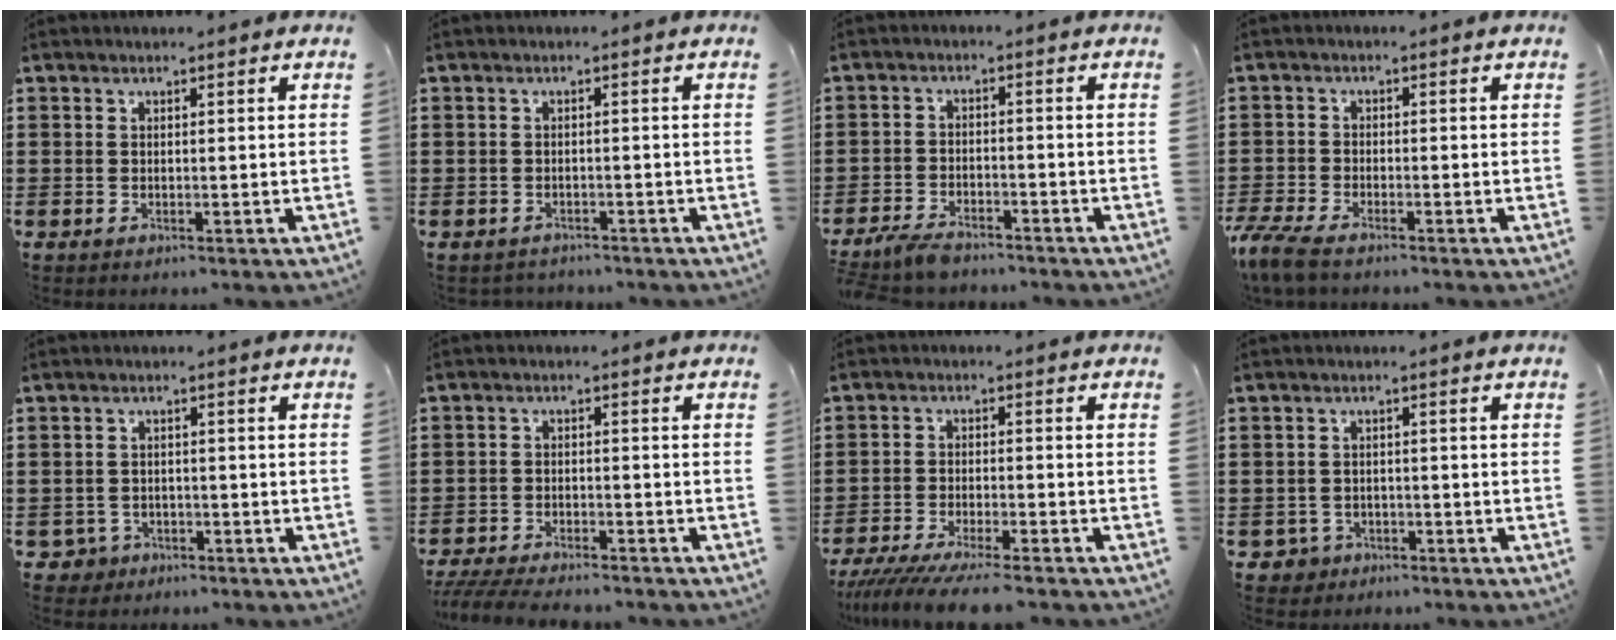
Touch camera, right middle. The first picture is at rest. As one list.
[{"total": 1.1, "force": [-1.1, 0.1, 0.0], "torque": [-0.005, -0.002, -0.023]}, {"total": 3.6, "force": [-3.3, 0.8, 1.2], "torque": [-0.038, -0.001, -0.069]}, {"total": 3.9, "force": [-3.3, 0.4, 2.0], "torque": [-0.071, -0.018, -0.073]}, {"total": 2.0, "force": [-1.6, 1.2, 0.2], "torque": [-0.013, -0.001, -0.035]}, {"total": 4.3, "force": [-4.2, 0.3, 1.2], "torque": [-0.033, -0.008, -0.087]}, {"total": 5.7, "force": [-5.2, -0.1, 2.3], "torque": [-0.057, -0.023, -0.102]}, {"total": 2.0, "force": [-1.6, 1.2, 0.2], "torque": [-0.012, -0.001, -0.035]}]